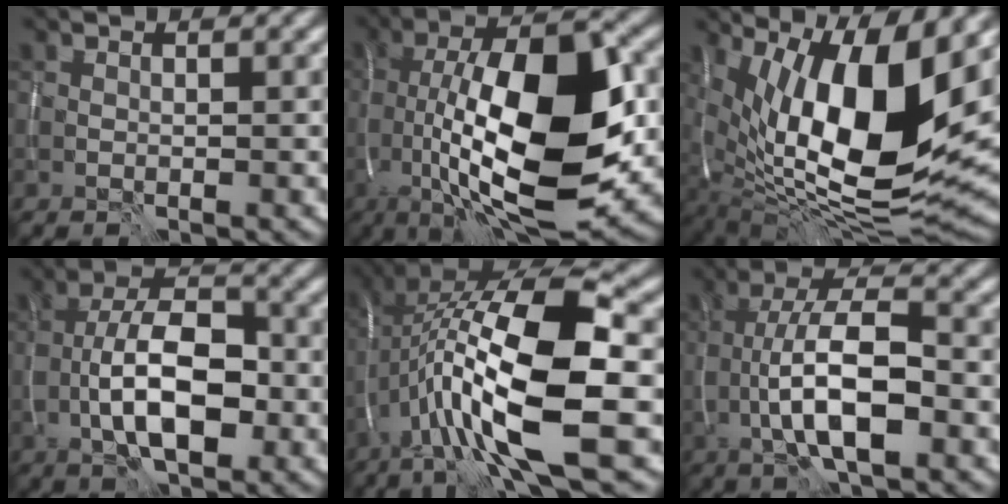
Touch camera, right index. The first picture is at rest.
{"total": 14.8, "force": [-1.5, 5.8, 13.5], "torque": [-0.221, 0.006, -0.031]}
{"total": 15.3, "force": [3.9, 5.5, 13.8], "torque": [-0.233, 0.002, 0.062]}
{"total": 7.9, "force": [-2.6, 3.4, 6.6], "torque": [-0.113, 0.014, -0.051]}
{"total": 16.3, "force": [-2.6, 5.2, 15.2], "torque": [-0.291, 0.022, -0.047]}
{"total": 7.8, "force": [-2.3, 2.6, 7.0], "torque": [-0.121, 0.013, -0.046]}